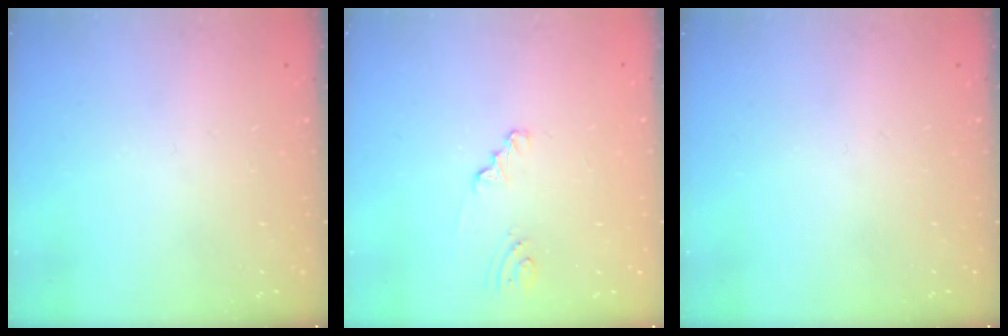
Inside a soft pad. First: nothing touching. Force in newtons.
{"total": 1.3, "press": 1.3, "slide": 0.1}
{"total": 0.0}